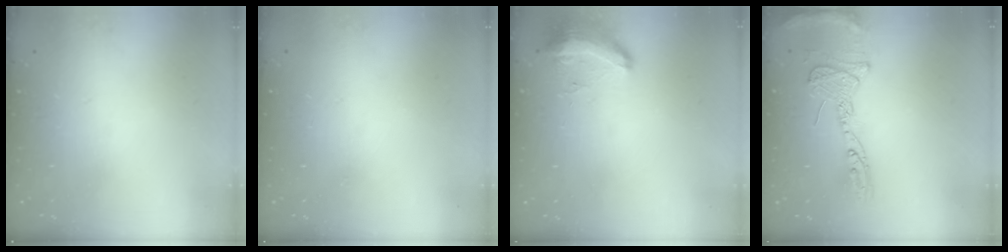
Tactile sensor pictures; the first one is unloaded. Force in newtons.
{"total": 15.5, "press": 3.5, "slide": 15.1}
{"total": 9.1, "press": 8.9, "slide": 1.9}
{"total": 15.5, "press": 15.4, "slide": 1.2}